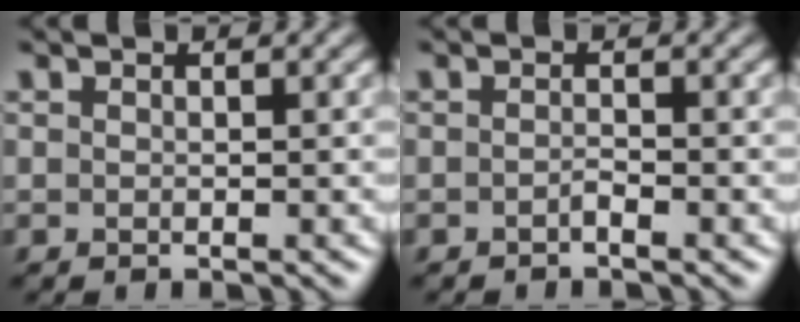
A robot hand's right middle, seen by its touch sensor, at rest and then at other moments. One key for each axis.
{"total": 0.7, "fx": -0.5, "fy": 0.1, "fz": 0.5, "tx": -0.012, "ty": 0.004, "tz": -0.010}